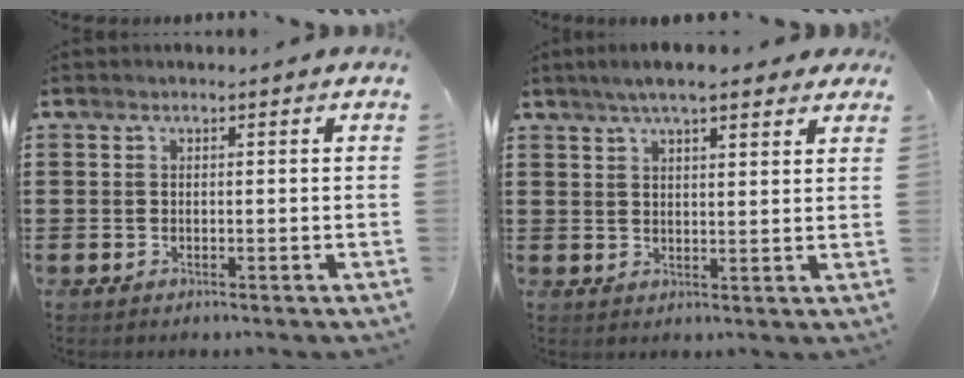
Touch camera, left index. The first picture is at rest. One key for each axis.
{"total": 5.5, "fx": 4.4, "fy": 1.1, "fz": 3.2, "tx": -0.071, "ty": 0.002, "tz": 0.078}